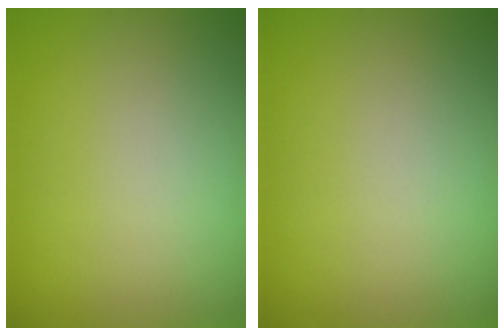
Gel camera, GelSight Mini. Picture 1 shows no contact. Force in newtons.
{"total": 0.0}